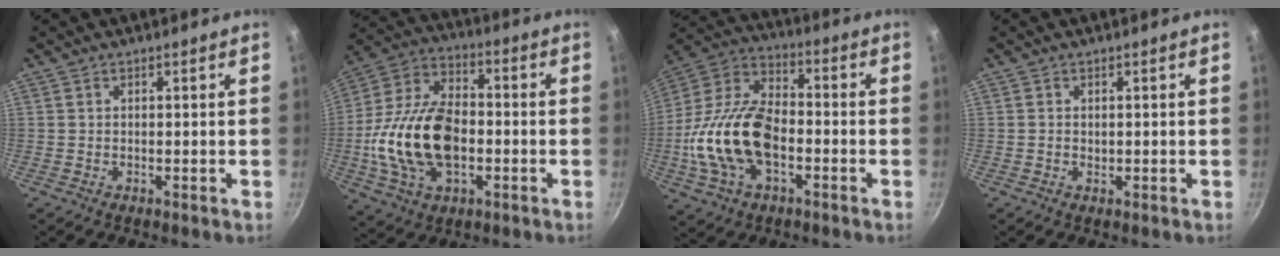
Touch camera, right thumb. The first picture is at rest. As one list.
[{"total": 20.8, "force": [-3.0, 12.9, 16.0], "torque": [-0.288, 0.033, -0.059]}, {"total": 20.2, "force": [-4.3, 11.9, 15.8], "torque": [-0.292, 0.038, -0.091]}, {"total": 0.7, "force": [0.0, 0.6, 0.4], "torque": [-0.005, 0.001, 0.001]}]